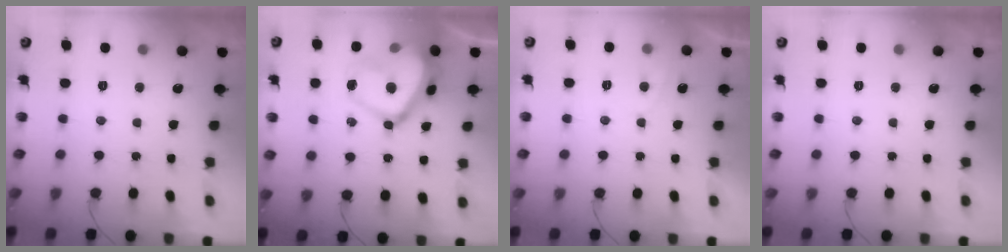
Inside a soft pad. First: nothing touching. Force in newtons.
{"total": 18.5, "press": 18.4, "slide": 1.6}
{"total": 0.8, "press": 0.5, "slide": 0.6}
{"total": 0.0}